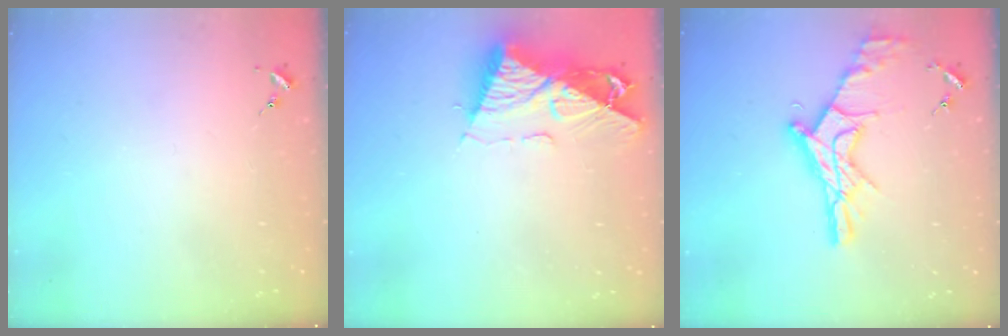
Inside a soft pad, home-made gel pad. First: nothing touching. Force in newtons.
{"total": 11.4, "press": 11.3, "slide": 1.2}
{"total": 17.6, "press": 17.5, "slide": 1.6}